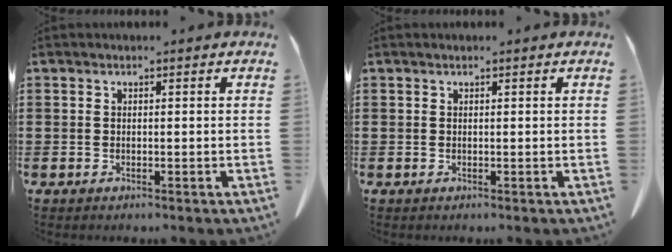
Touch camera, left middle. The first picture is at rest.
{"total": 0.0}